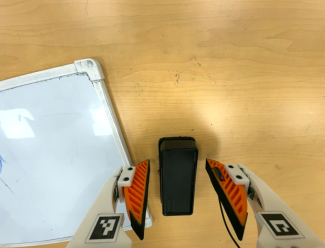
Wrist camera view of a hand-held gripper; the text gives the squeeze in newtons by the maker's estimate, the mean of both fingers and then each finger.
{"total": 0.0}